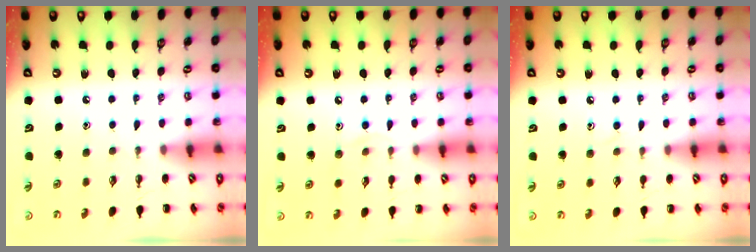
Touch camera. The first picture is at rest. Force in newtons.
{"total": 6.5, "press": 6.3, "slide": 1.8}
{"total": 6.4, "press": 6.0, "slide": 2.3}